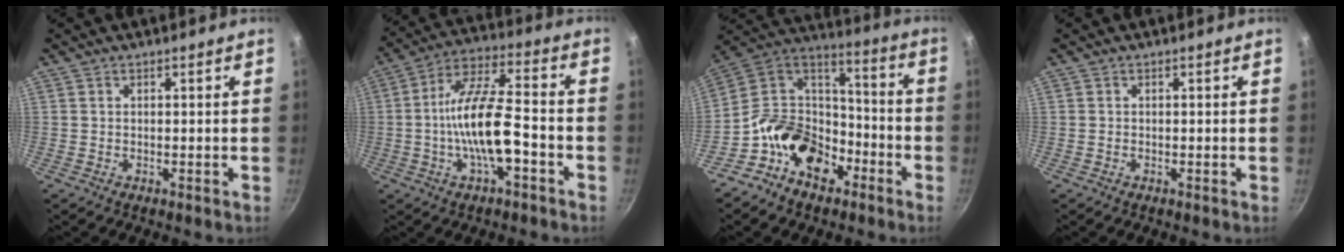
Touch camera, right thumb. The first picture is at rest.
{"total": 14.3, "force": [-3.8, 5.0, 12.9], "torque": [-0.232, 0.036, -0.079]}
{"total": 17.6, "force": [-9.0, 12.3, 8.8], "torque": [-0.108, 0.088, -0.175]}
{"total": 0.0}